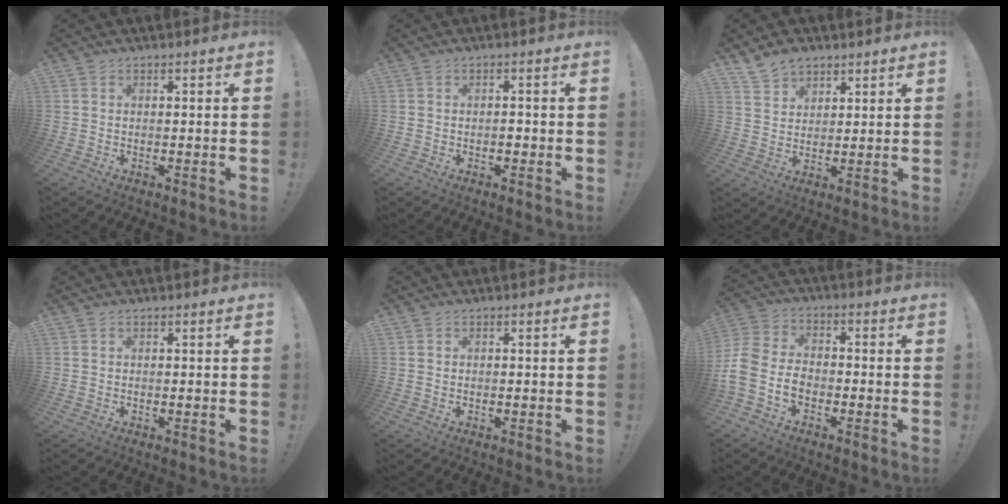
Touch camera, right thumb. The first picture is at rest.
{"total": 1.3, "force": [-0.5, 0.9, 0.8], "torque": [-0.004, 0.002, -0.011]}
{"total": 7.2, "force": [5.5, 4.3, 1.8], "torque": [-0.033, -0.030, 0.107]}
{"total": 0.0}
{"total": 0.0}
{"total": 9.8, "force": [-4.2, 6.8, 5.6], "torque": [-0.122, 0.022, -0.074]}